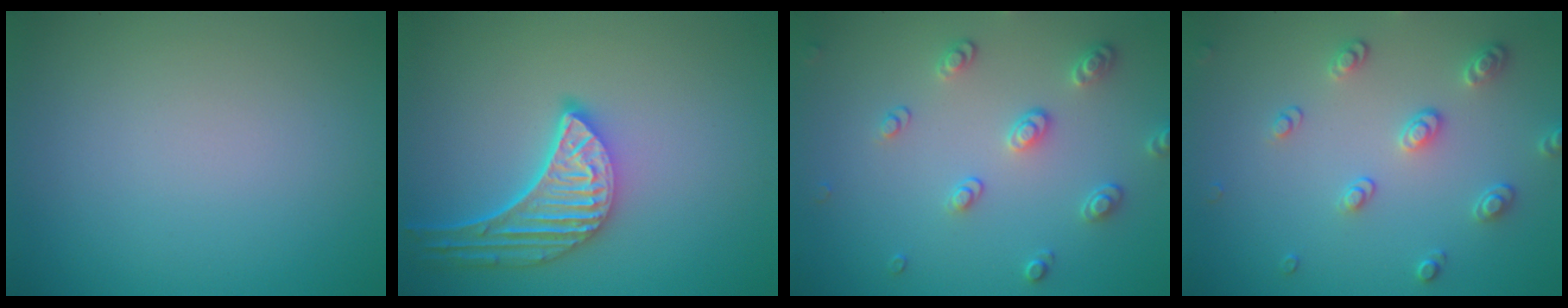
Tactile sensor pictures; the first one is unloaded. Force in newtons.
{"total": 5.2, "press": 4.2, "slide": 3.2}
{"total": 2.6, "press": 2.5, "slide": 0.7}
{"total": 2.6, "press": 2.5, "slide": 0.7}